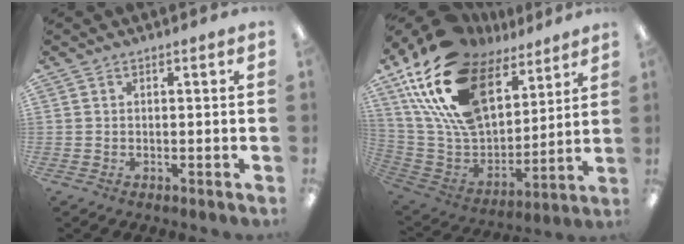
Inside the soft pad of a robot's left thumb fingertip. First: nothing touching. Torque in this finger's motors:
{"motor_torque": [1.75, 1.32, 1.35, -1.42, 0.81]}